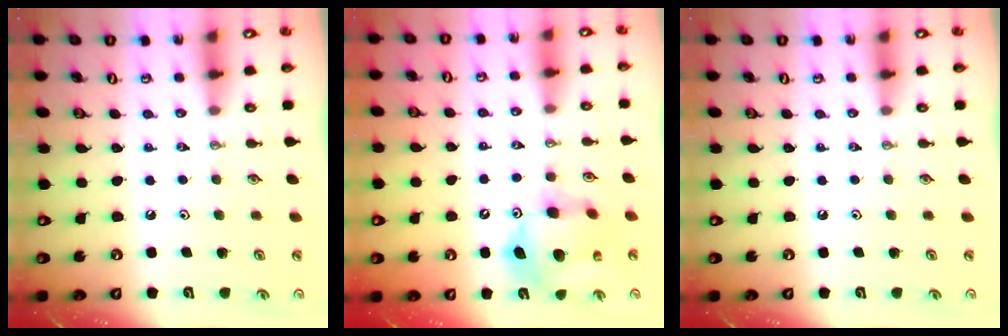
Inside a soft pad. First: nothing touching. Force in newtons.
{"total": 12.7, "press": 12.6, "slide": 1.2}
{"total": 0.0}